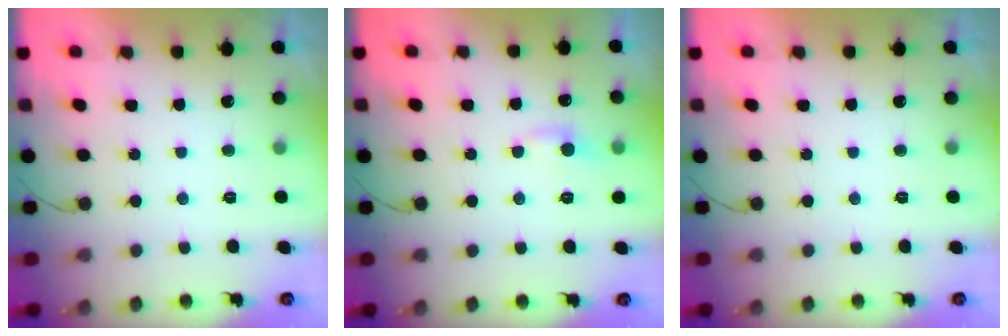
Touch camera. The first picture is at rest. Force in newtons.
{"total": 4.6, "press": 4.6, "slide": 0.6}
{"total": 0.0}